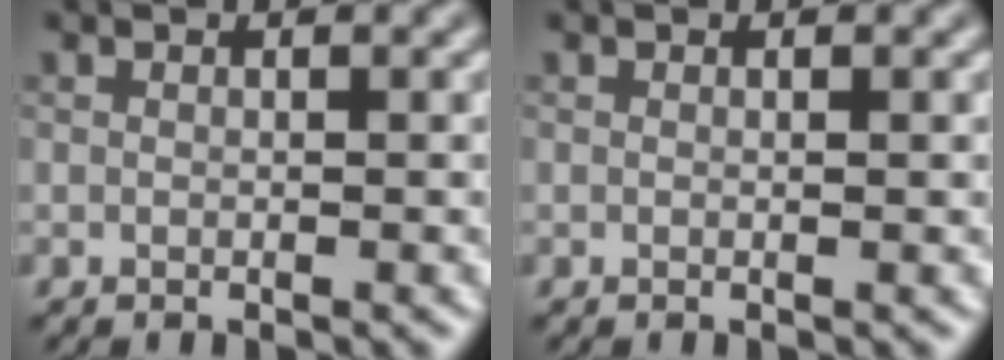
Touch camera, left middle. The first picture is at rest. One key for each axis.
{"total": 0.0}